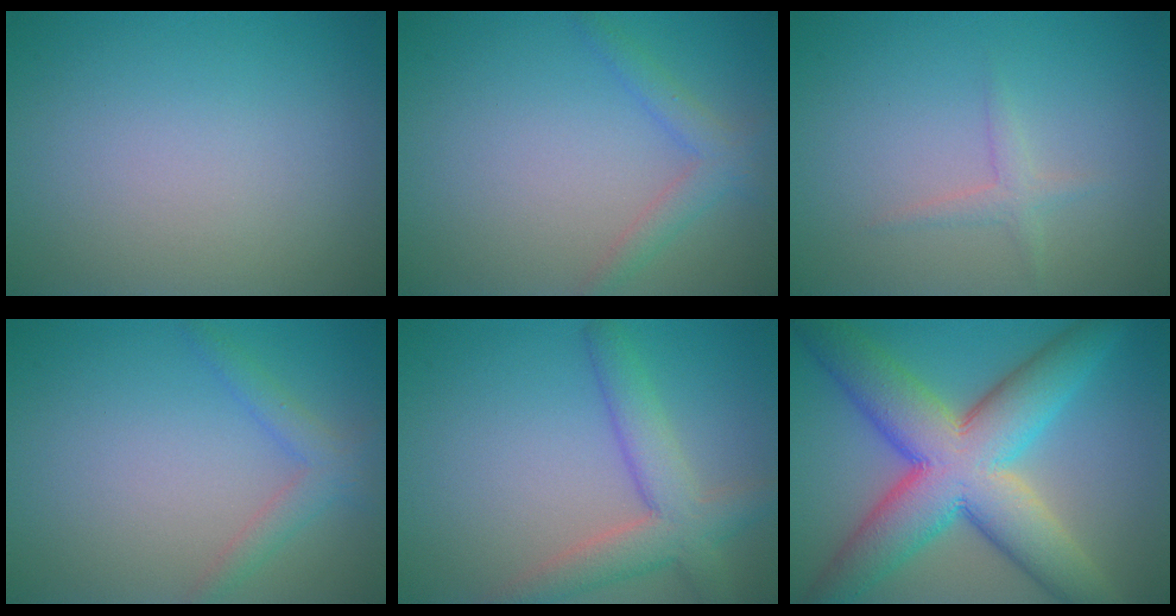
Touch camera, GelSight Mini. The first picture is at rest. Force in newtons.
{"total": 2.2, "press": 2.2, "slide": 0.1}
{"total": 1.3, "press": 1.3, "slide": 0.1}
{"total": 2.2, "press": 2.2, "slide": 0.1}
{"total": 4.9, "press": 4.9, "slide": 0.3}
{"total": 12.2, "press": 12.2, "slide": 0.2}